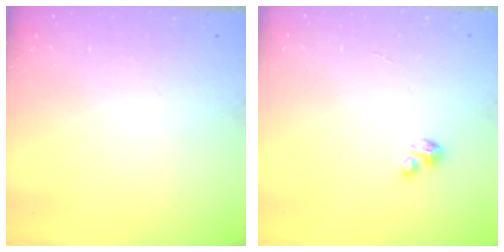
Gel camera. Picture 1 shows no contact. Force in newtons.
{"total": 2.0, "press": 2.0, "slide": 0.2}